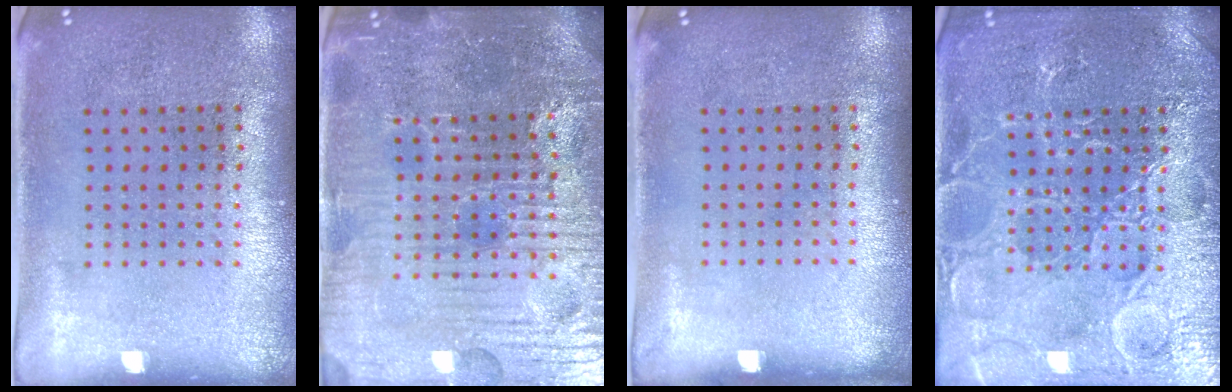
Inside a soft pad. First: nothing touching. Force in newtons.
{"total": 6.0, "press": 5.6, "slide": 2.1}
{"total": 0.0}
{"total": 4.7, "press": 4.6, "slide": 0.6}